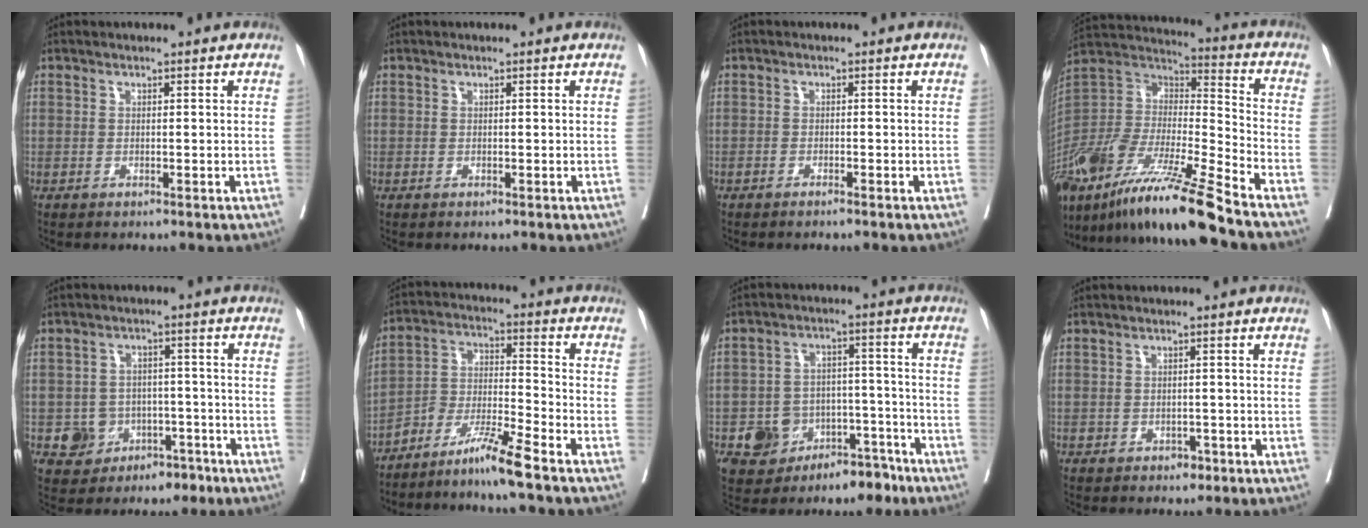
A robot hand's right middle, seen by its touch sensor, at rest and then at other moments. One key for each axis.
{"total": 0.0}
{"total": 1.0, "fx": -0.8, "fy": 0.0, "fz": 0.5, "tx": -0.010, "ty": 0.000, "tz": -0.014}
{"total": 24.9, "fx": -18.5, "fy": 1.2, "fz": 16.6, "tx": -0.346, "ty": -0.054, "tz": -0.347}
{"total": 7.1, "fx": -3.5, "fy": 6.0, "fz": 1.6, "tx": -0.017, "ty": 0.020, "tz": -0.041}
{"total": 8.2, "fx": -6.8, "fy": -1.1, "fz": 4.5, "tx": -0.087, "ty": -0.007, "tz": -0.127}
{"total": 9.8, "fx": -6.0, "fy": 7.0, "fz": 3.4, "tx": -0.043, "ty": 0.035, "tz": -0.084}
{"total": 1.7, "fx": -0.9, "fy": 1.3, "fz": 0.7, "tx": -0.005, "ty": 0.005, "tz": -0.009}